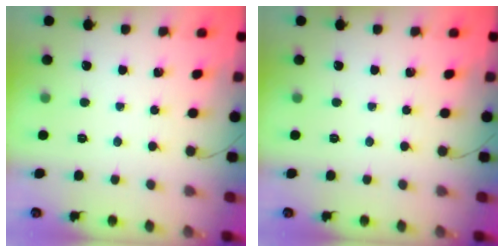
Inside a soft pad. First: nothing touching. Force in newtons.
{"total": 0.0}